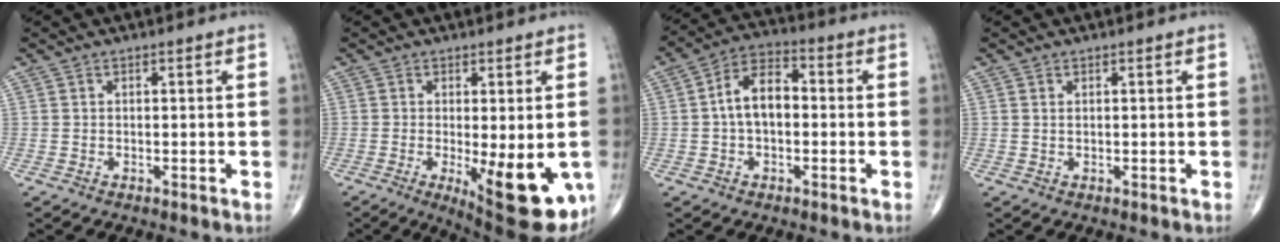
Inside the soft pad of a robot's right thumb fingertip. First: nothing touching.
{"total": 15.0, "force": [-4.2, 5.1, 13.5], "torque": [-0.144, -0.020, -0.040]}
{"total": 9.0, "force": [0.0, 5.4, 7.2], "torque": [-0.119, 0.030, -0.011]}
{"total": 0.6, "force": [0.3, 0.2, 0.4], "torque": [-0.009, 0.002, 0.008]}